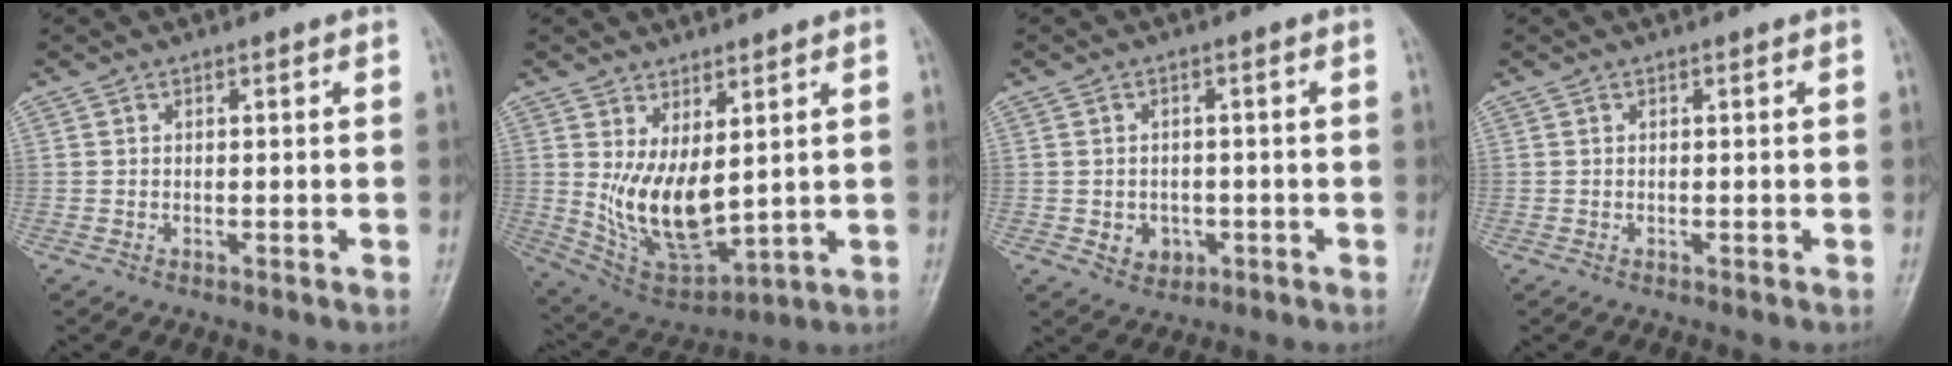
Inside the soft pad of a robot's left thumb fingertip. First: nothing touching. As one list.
[{"total": 12.1, "force": [2.1, 6.0, 10.3], "torque": [-0.169, -0.032, 0.066]}, {"total": 4.1, "force": [-1.0, 3.5, 1.9], "torque": [-0.012, 0.005, -0.005]}, {"total": 0.0}]